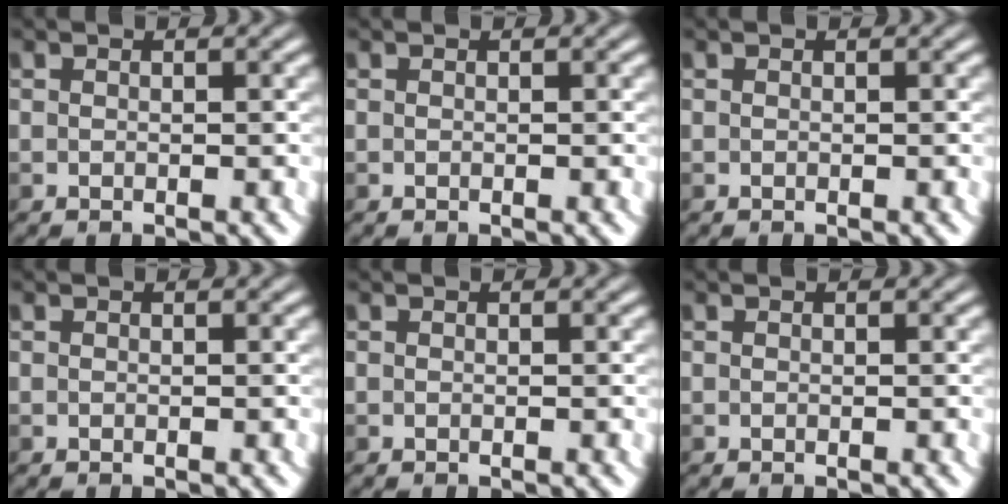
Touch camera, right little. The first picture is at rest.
{"total": 0.0}
{"total": 0.0}
{"total": 0.0}
{"total": 0.0}
{"total": 0.0}